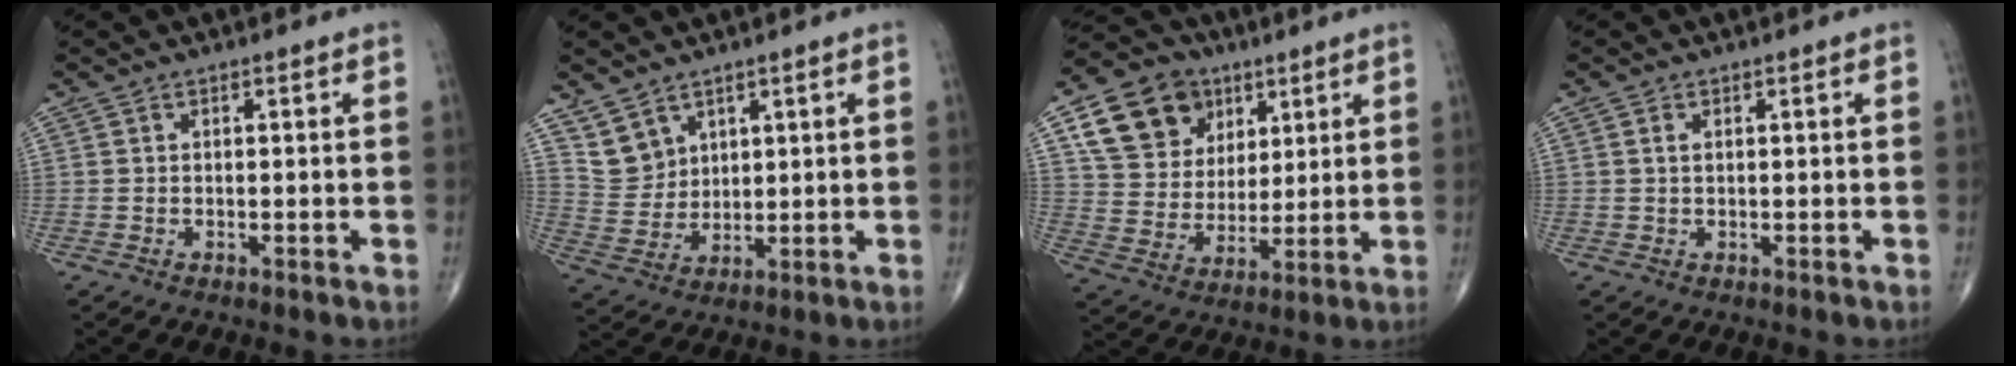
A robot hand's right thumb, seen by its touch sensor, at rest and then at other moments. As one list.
[{"total": 6.0, "force": [4.3, 4.1, 1.1], "torque": [0.002, -0.032, 0.094]}, {"total": 16.2, "force": [7.6, 12.4, 7.0], "torque": [-0.093, -0.014, 0.138]}, {"total": 1.2, "force": [0.4, 0.6, 0.9], "torque": [-0.021, 0.003, 0.008]}]